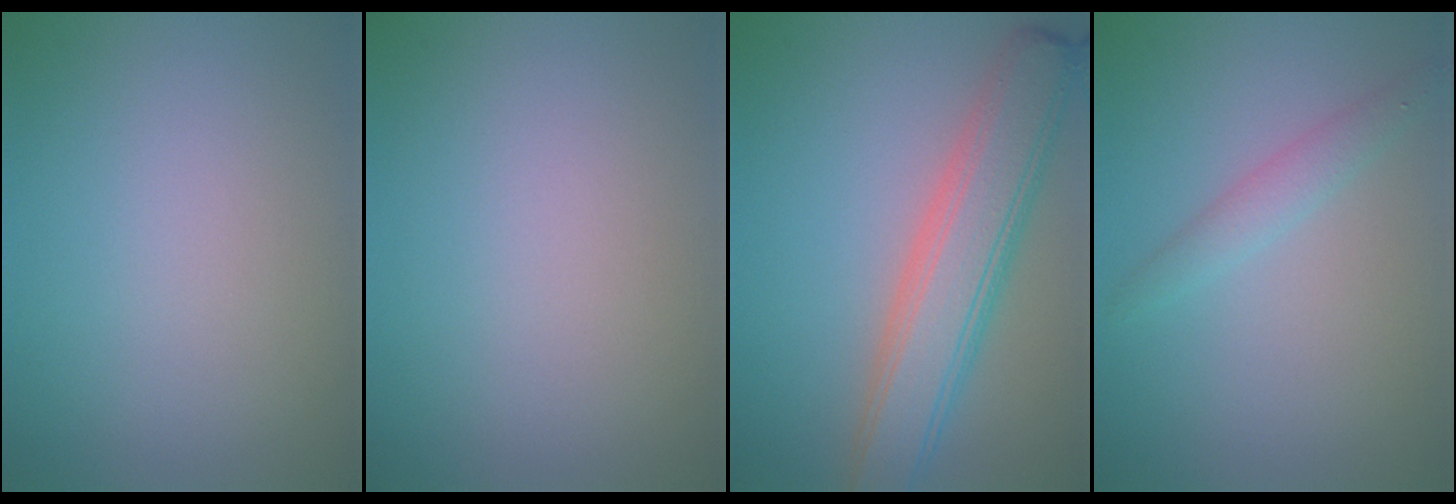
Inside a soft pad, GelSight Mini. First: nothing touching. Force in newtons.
{"total": 0.0}
{"total": 6.7, "press": 6.7, "slide": 0.3}
{"total": 1.8, "press": 1.8, "slide": 0.1}